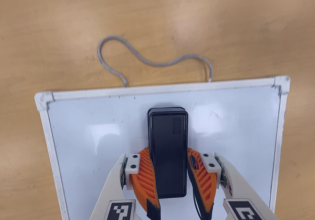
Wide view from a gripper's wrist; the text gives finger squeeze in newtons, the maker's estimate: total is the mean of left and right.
{"total": 14.0, "left": 13.3, "right": 14.8}